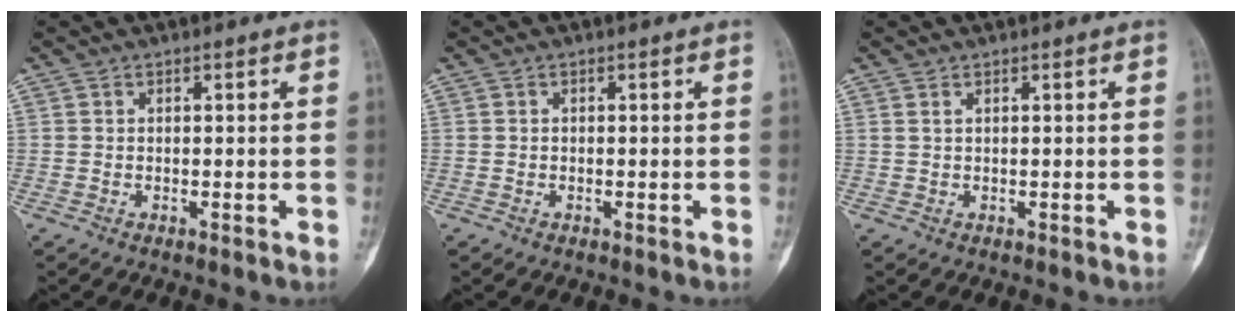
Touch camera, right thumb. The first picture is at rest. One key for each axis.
{"total": 0.0}
{"total": 0.6, "fx": 0.4, "fy": 0.1, "fz": 0.4, "tx": -0.010, "ty": 0.005, "tz": 0.008}